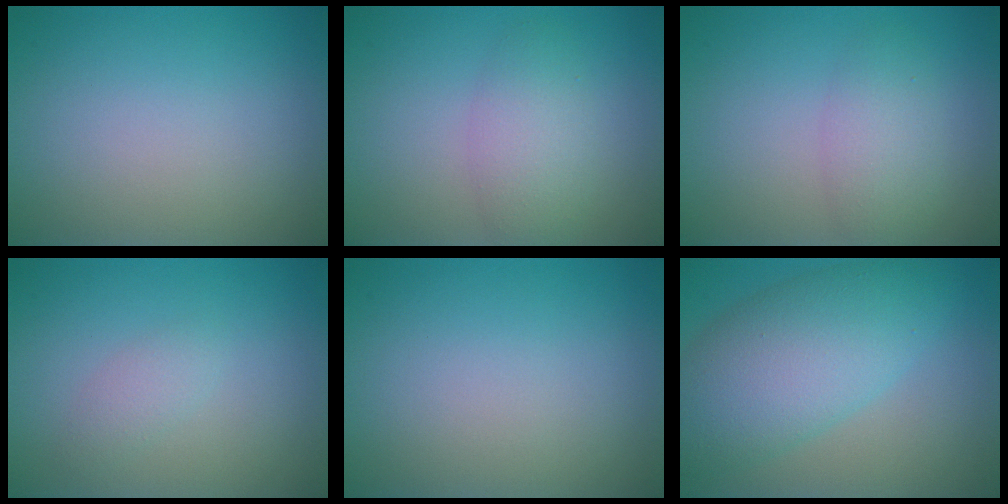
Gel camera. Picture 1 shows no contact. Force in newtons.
{"total": 3.3, "press": 3.3, "slide": 0.2}
{"total": 2.8, "press": 2.8, "slide": 0.1}
{"total": 1.3, "press": 1.3, "slide": 0.0}
{"total": 0.0}
{"total": 7.9, "press": 7.9, "slide": 0.2}